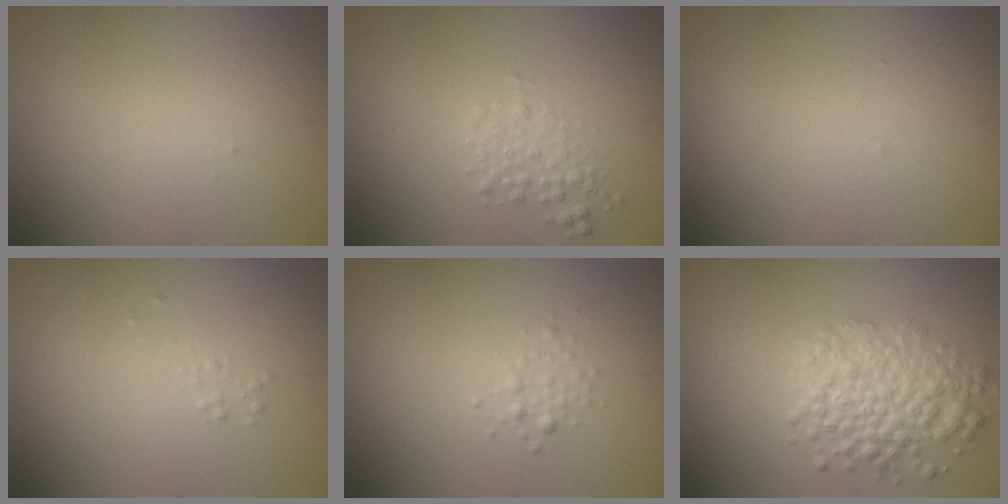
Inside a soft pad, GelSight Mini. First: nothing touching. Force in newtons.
{"total": 1.7, "press": 1.7, "slide": 0.1}
{"total": 0.0}
{"total": 0.5, "press": 0.5, "slide": 0.0}
{"total": 1.1, "press": 1.1, "slide": 0.0}
{"total": 5.3, "press": 5.3, "slide": 0.2}